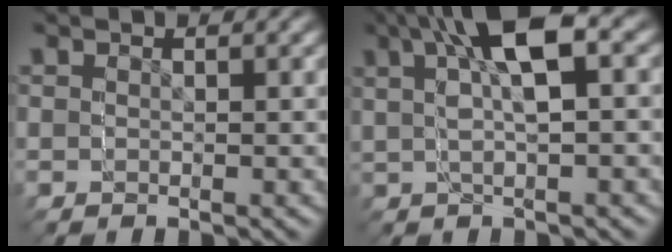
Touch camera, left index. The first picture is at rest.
{"total": 3.9, "force": [2.1, 1.0, 3.1], "torque": [-0.064, 0.016, 0.026]}